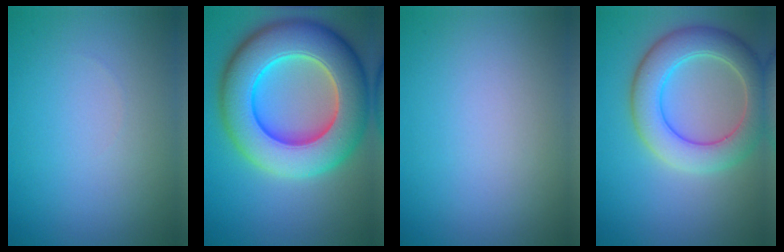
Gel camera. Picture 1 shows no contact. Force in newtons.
{"total": 13.2, "press": 13.1, "slide": 2.1}
{"total": 0.0}
{"total": 6.6, "press": 6.6, "slide": 0.4}